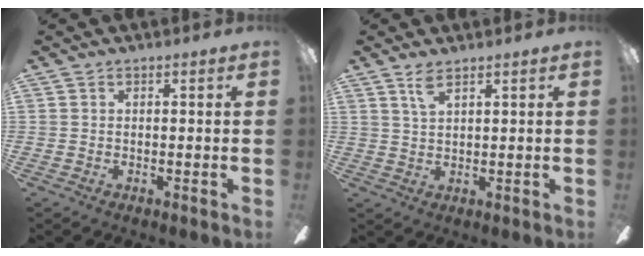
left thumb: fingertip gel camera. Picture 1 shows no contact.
{"total": 3.9, "force": [2.6, 1.2, 2.6], "torque": [-0.059, 0.002, 0.047]}